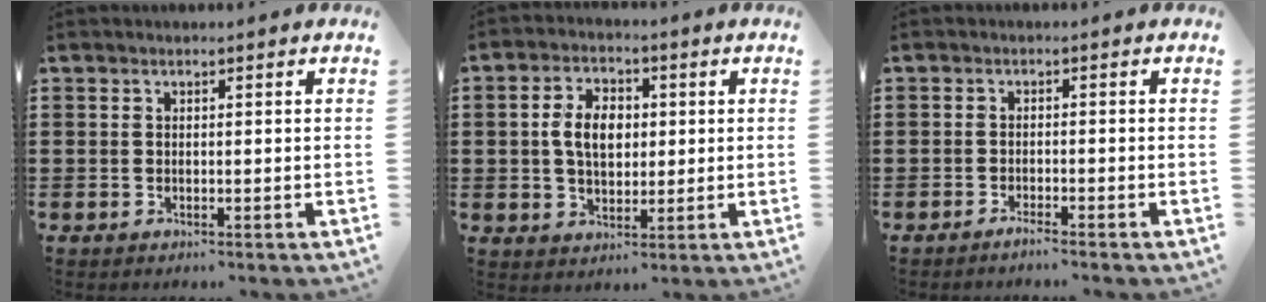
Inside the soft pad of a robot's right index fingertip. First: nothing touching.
{"total": 6.3, "force": [0.4, 4.1, 4.8], "torque": [-0.099, 0.011, 0.000]}
{"total": 1.4, "force": [-1.3, -0.1, 0.5], "torque": [-0.009, -0.001, -0.025]}